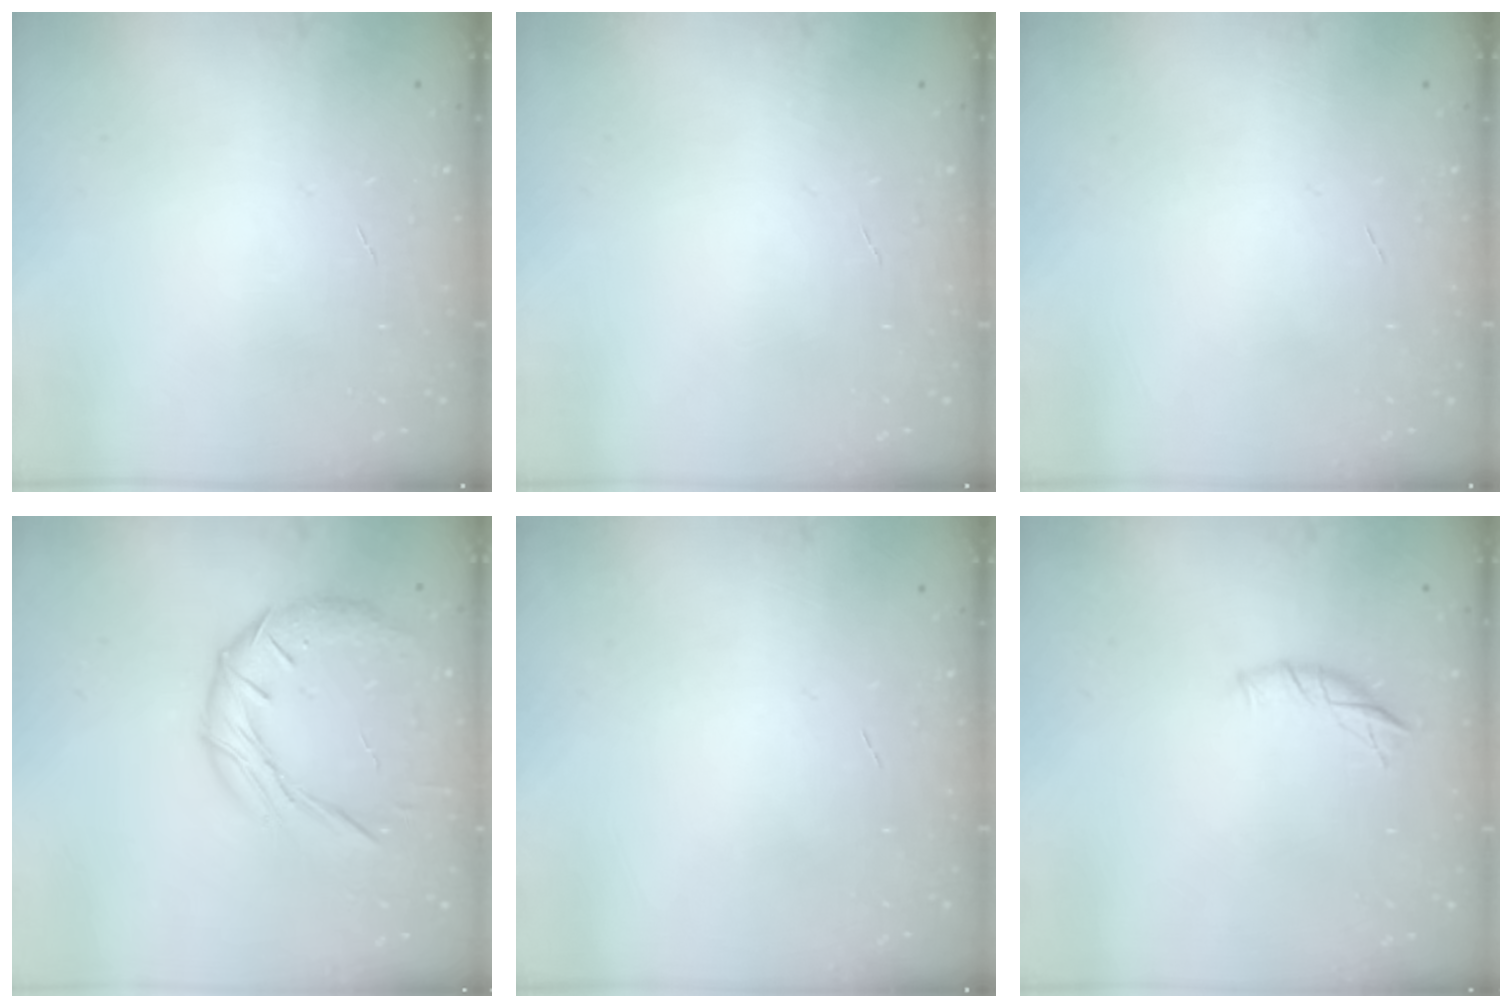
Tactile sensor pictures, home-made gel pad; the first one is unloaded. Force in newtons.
{"total": 0.0}
{"total": 0.0}
{"total": 11.5, "press": 11.5, "slide": 0.8}
{"total": 0.0}
{"total": 5.5, "press": 5.4, "slide": 0.7}